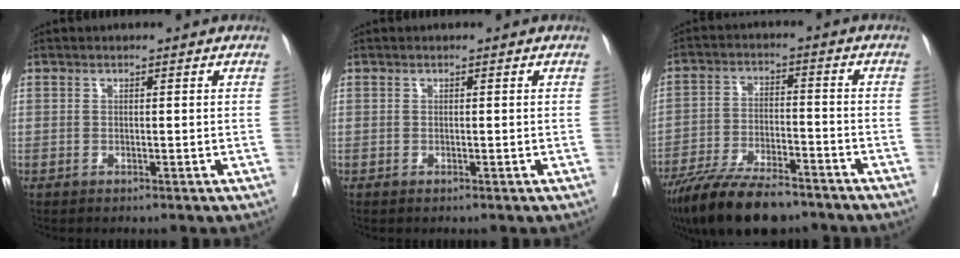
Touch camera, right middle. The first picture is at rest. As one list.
[{"total": 0.0}, {"total": 14.0, "force": [-11.3, 3.6, 7.5], "torque": [-0.135, -0.019, -0.193]}]